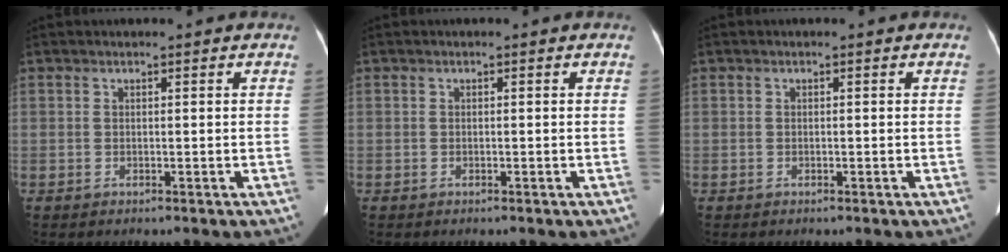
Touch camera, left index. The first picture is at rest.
{"total": 0.0}
{"total": 0.0}